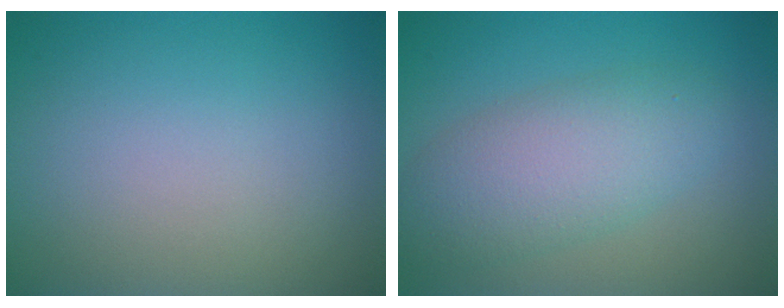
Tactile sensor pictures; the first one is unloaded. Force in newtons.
{"total": 5.7, "press": 5.7, "slide": 0.2}